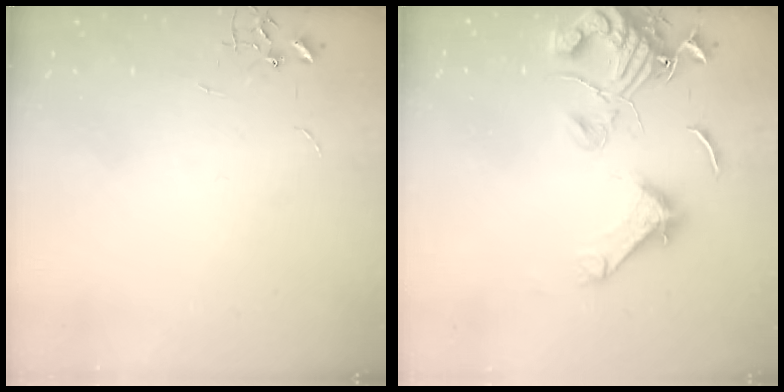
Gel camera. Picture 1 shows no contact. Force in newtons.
{"total": 14.8, "press": 14.7, "slide": 1.8}